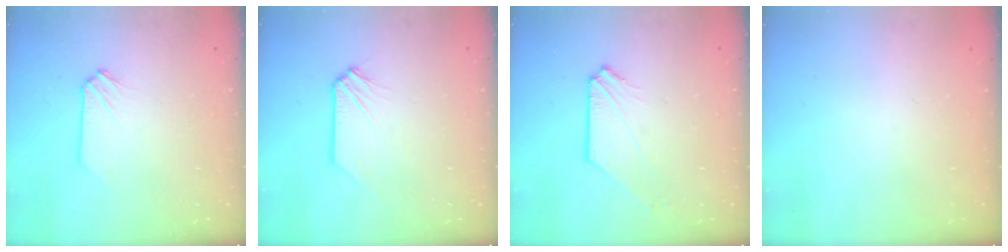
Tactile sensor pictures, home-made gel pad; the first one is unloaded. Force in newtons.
{"total": 0.0}
{"total": 1.4, "press": 1.3, "slide": 0.2}
{"total": 0.7, "press": 0.7, "slide": 0.1}